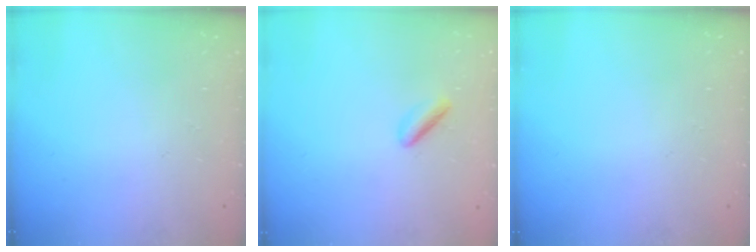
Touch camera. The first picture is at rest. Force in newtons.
{"total": 2.4, "press": 2.4, "slide": 0.4}
{"total": 0.0}